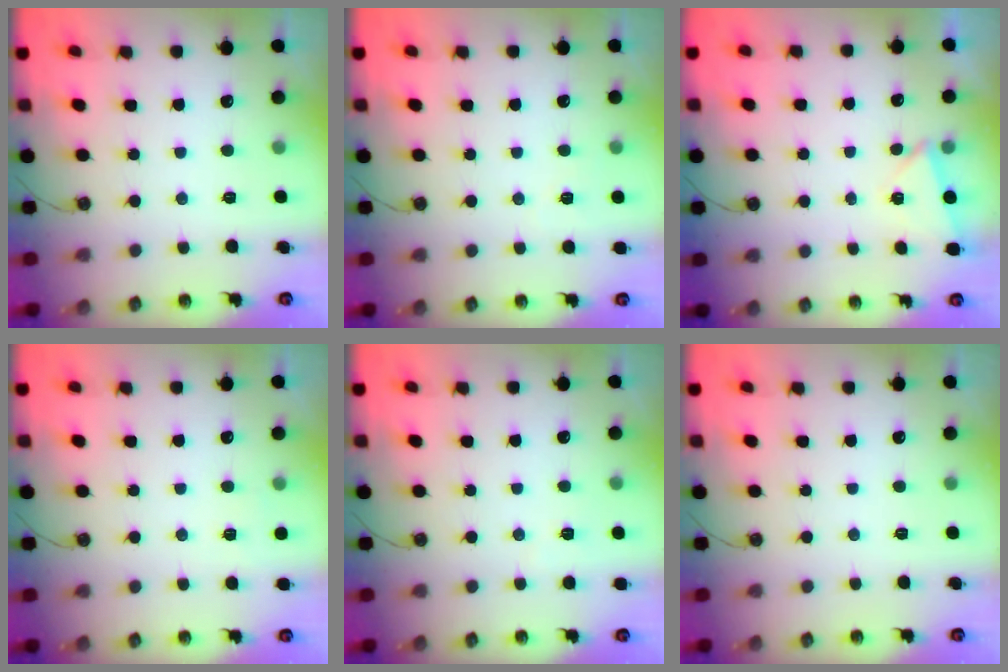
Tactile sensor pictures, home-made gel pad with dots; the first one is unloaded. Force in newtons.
{"total": 3.2, "press": 3.1, "slide": 0.5}
{"total": 2.7, "press": 2.5, "slide": 1.1}
{"total": 2.9, "press": 2.9, "slide": 0.2}
{"total": 2.3, "press": 2.2, "slide": 0.5}
{"total": 0.0}